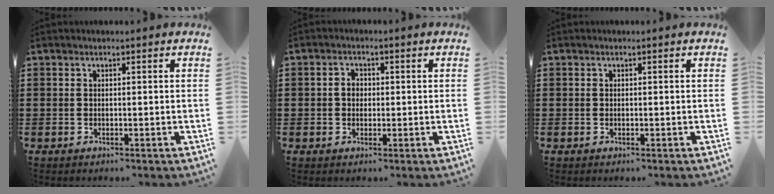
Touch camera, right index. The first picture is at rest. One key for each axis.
{"total": 2.2, "fx": 0.0, "fy": 1.8, "fz": 1.3, "tx": -0.028, "ty": 0.009, "tz": -0.001}
{"total": 0.0}